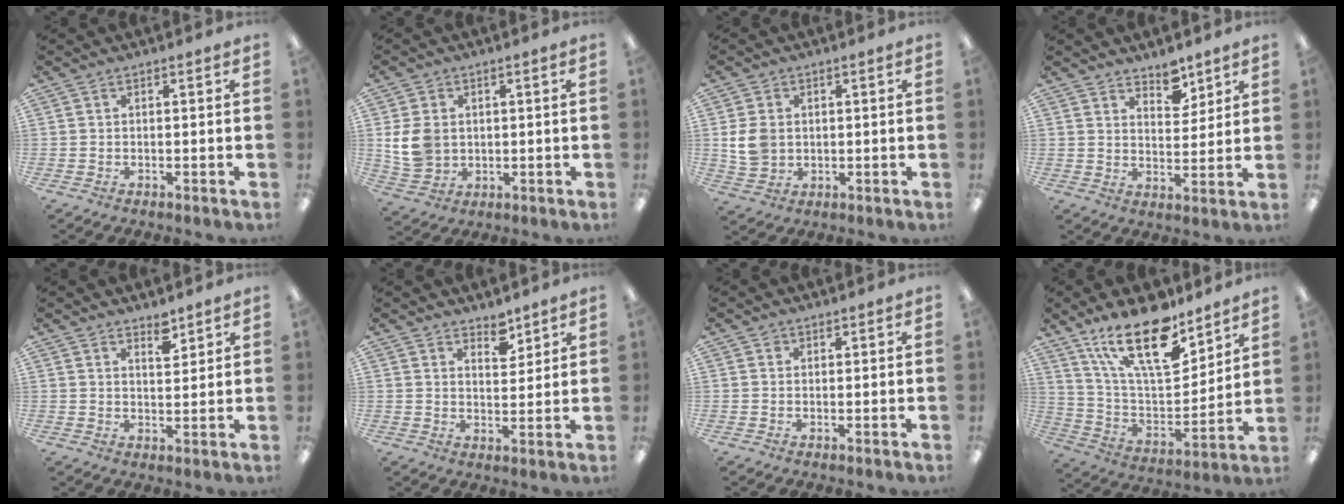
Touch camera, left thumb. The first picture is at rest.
{"total": 8.4, "force": [1.2, 6.9, 4.6], "torque": [-0.112, 0.010, 0.025]}
{"total": 6.7, "force": [0.8, 5.5, 3.7], "torque": [-0.084, 0.005, 0.015]}
{"total": 6.3, "force": [5.3, 2.9, 1.8], "torque": [-0.010, -0.035, 0.094]}
{"total": 4.1, "force": [3.4, 1.6, 1.6], "torque": [-0.006, -0.026, 0.056]}
{"total": 4.7, "force": [4.2, 1.8, 1.0], "torque": [0.003, -0.033, 0.073]}
{"total": 0.9, "force": [0.7, 0.7, 0.1], "torque": [-0.002, 0.001, 0.013]}
{"total": 21.8, "force": [14.9, 8.4, 13.5], "torque": [-0.249, -0.086, 0.258]}